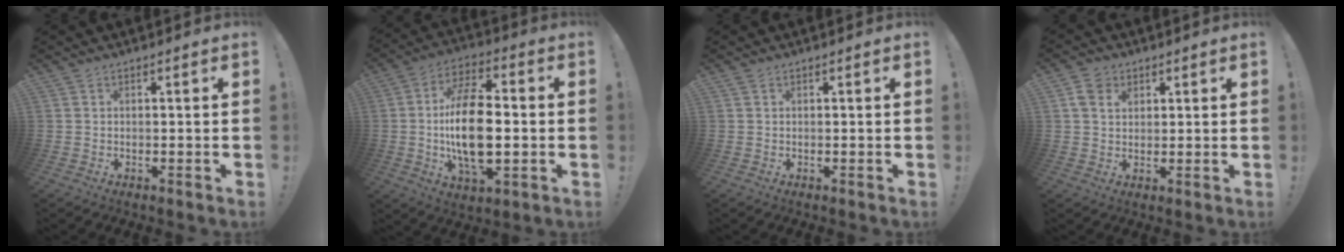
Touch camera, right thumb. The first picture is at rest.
{"total": 18.2, "force": [-1.2, 9.4, 15.5], "torque": [-0.288, -0.003, -0.026]}
{"total": 0.0}
{"total": 6.1, "force": [2.9, 4.4, 3.2], "torque": [-0.058, 0.000, 0.056]}